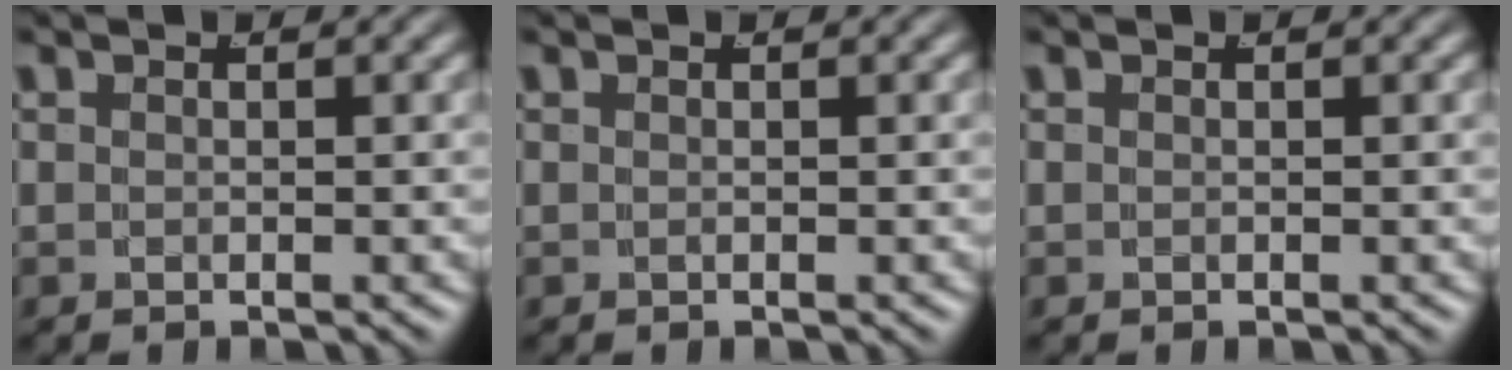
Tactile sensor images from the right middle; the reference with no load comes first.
{"total": 0.0}
{"total": 0.0}